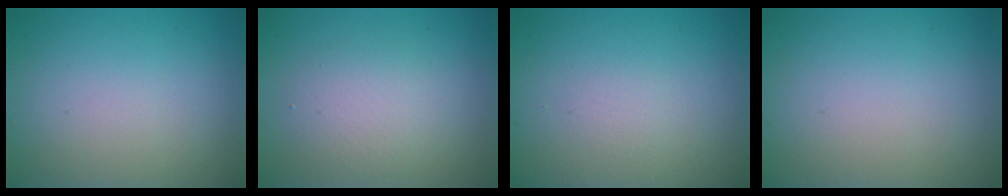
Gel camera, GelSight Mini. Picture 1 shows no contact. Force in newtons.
{"total": 2.9, "press": 2.9, "slide": 0.2}
{"total": 0.7, "press": 0.7, "slide": 0.0}
{"total": 0.0}